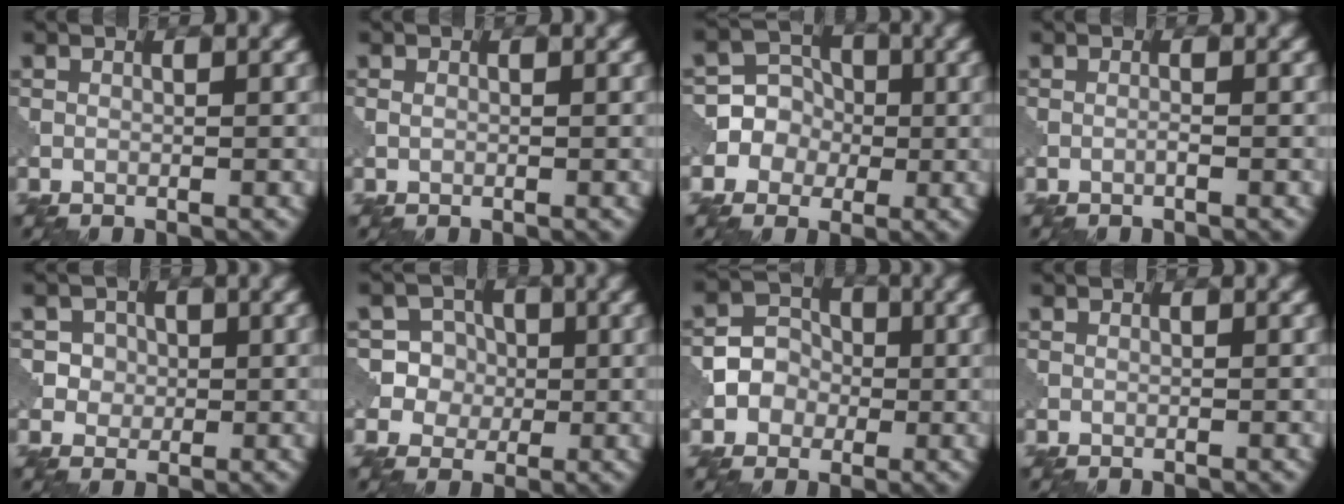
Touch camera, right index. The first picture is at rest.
{"total": 0.5, "force": [0.1, 0.4, 0.3], "torque": [-0.007, 0.001, 0.002]}
{"total": 5.6, "force": [-0.9, 5.4, 1.4], "torque": [-0.013, 0.028, -0.041]}
{"total": 0.5, "force": [-0.3, 0.0, 0.4], "torque": [-0.009, 0.003, -0.008]}
{"total": 3.5, "force": [0.8, 3.2, 1.1], "torque": [-0.008, 0.004, 0.013]}
{"total": 7.4, "force": [0.6, 7.1, 1.8], "torque": [-0.042, 0.030, 0.002]}
{"total": 3.9, "force": [-0.8, 3.6, 1.3], "torque": [0.000, 0.008, -0.026]}
{"total": 0.0}